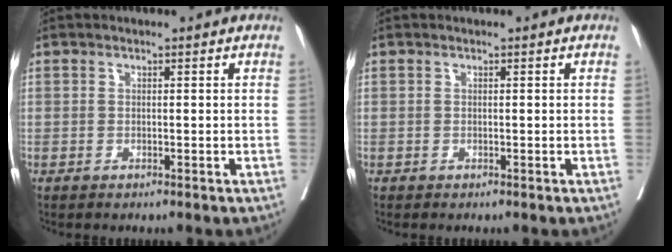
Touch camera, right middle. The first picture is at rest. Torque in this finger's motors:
{"motor_torque": [0.33, -0.32, -0.01, -0.03]}